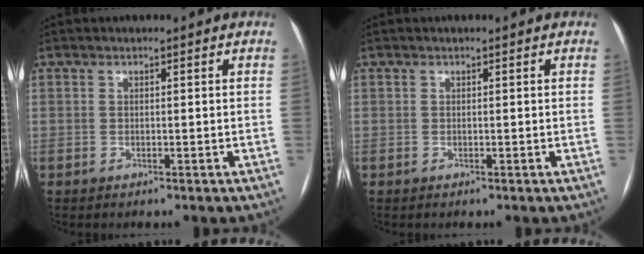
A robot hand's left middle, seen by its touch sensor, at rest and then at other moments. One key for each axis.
{"total": 0.0}